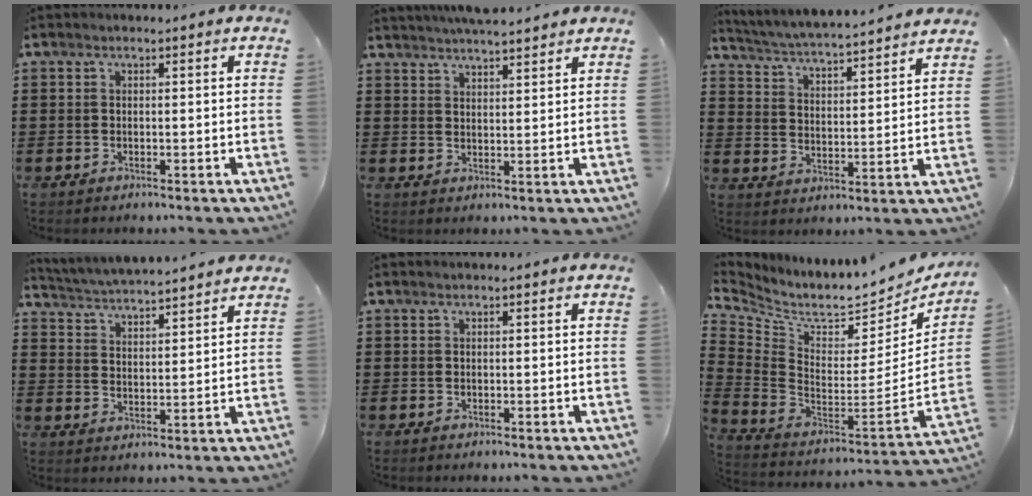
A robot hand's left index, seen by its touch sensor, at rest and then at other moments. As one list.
[{"total": 4.0, "force": [3.9, 0.0, 1.0], "torque": [-0.031, -0.010, 0.072]}, {"total": 4.1, "force": [4.0, -0.6, 0.8], "torque": [-0.037, -0.036, 0.062]}, {"total": 4.1, "force": [4.0, -0.4, 0.3], "torque": [-0.026, -0.030, 0.067]}, {"total": 0.0}, {"total": 6.3, "force": [5.0, 2.1, 3.1], "torque": [-0.082, -0.059, 0.079]}]